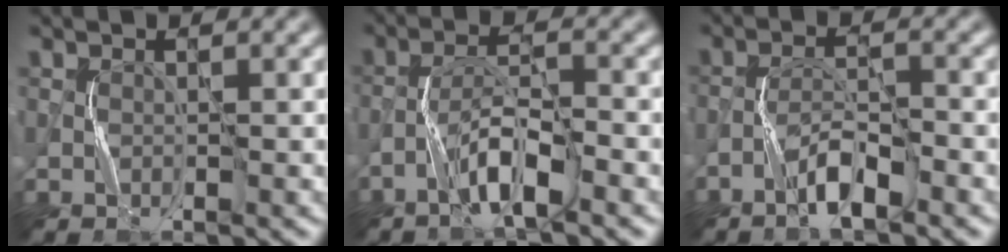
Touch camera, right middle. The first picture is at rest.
{"total": 4.2, "force": [-2.6, 0.6, 3.2], "torque": [-0.062, 0.015, -0.052]}
{"total": 3.3, "force": [-2.3, 0.7, 2.3], "torque": [-0.045, 0.012, -0.044]}